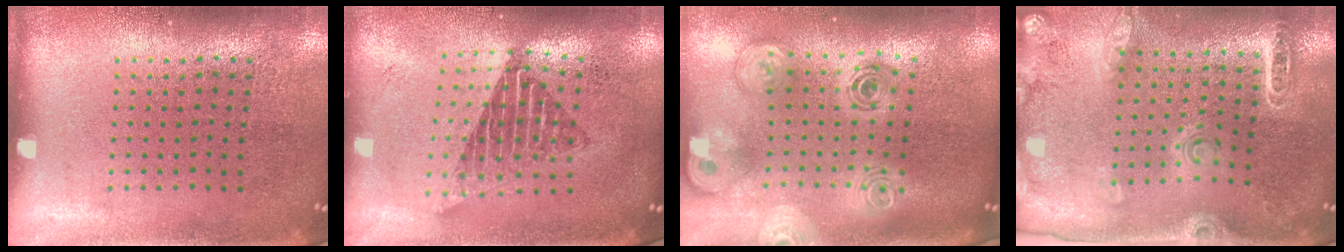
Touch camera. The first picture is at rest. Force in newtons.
{"total": 1.7, "press": 1.3, "slide": 1.0}
{"total": 2.8, "press": 2.0, "slide": 2.0}
{"total": 1.7, "press": 1.7, "slide": 0.1}